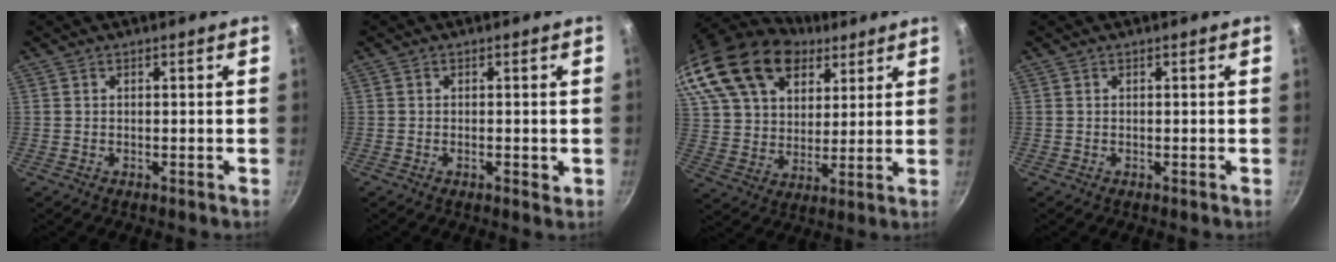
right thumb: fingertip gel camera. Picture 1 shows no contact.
{"total": 1.6, "force": [-0.5, 0.7, 1.4], "torque": [-0.021, -0.001, -0.008]}
{"total": 25.0, "force": [14.9, 15.3, 12.9], "torque": [-0.250, -0.004, 0.280]}
{"total": 0.0}